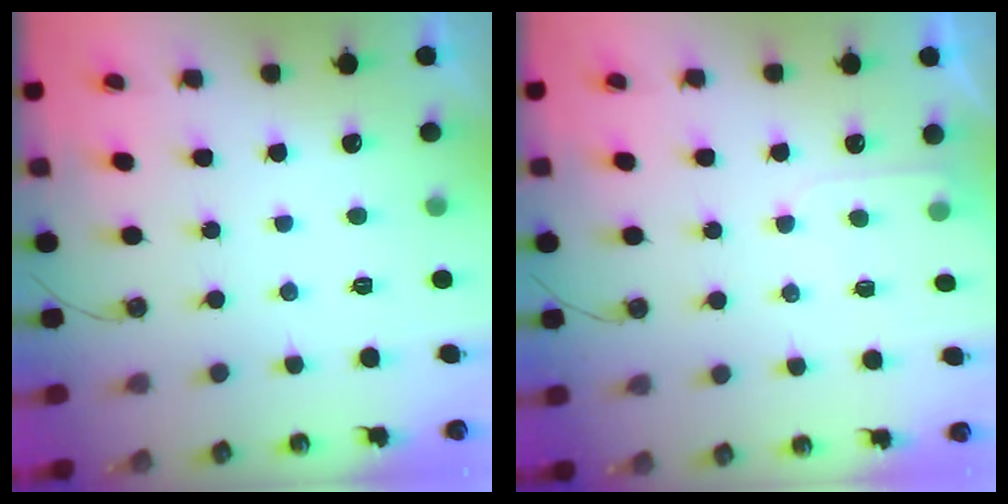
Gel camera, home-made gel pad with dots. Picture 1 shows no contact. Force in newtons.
{"total": 6.8, "press": 6.8, "slide": 0.7}